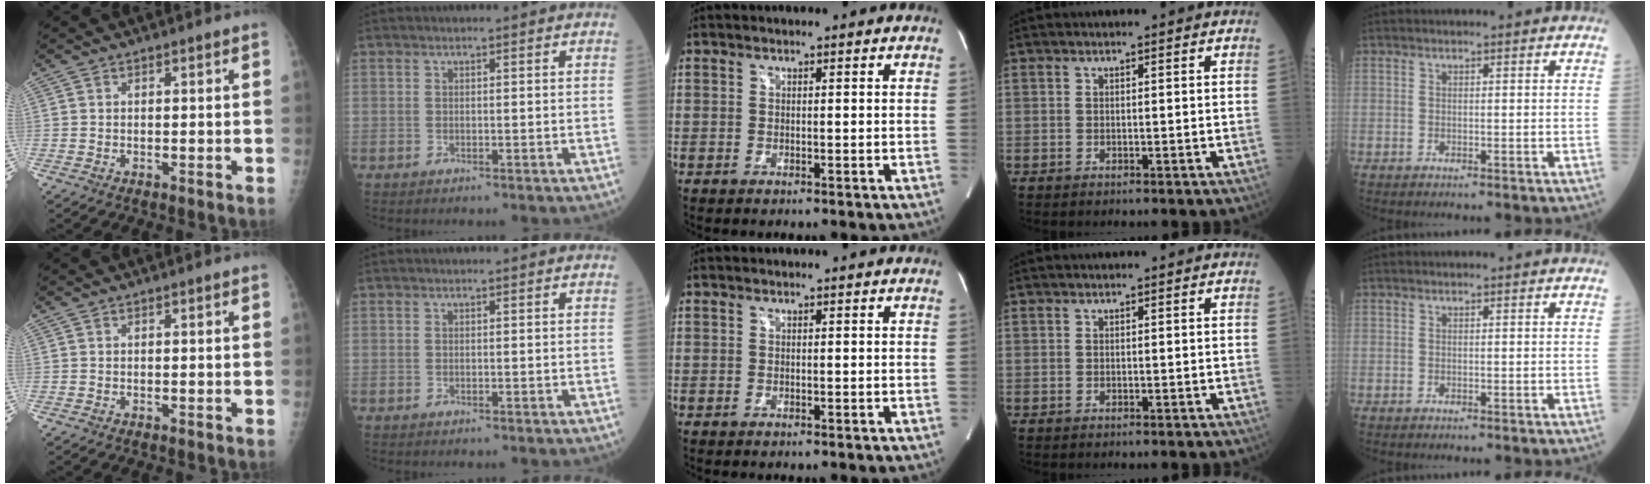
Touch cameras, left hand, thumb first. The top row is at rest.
{}